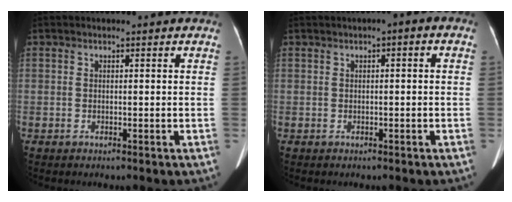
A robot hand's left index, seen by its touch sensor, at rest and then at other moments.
{"total": 1.6, "force": [0.1, 0.5, 1.5], "torque": [-0.016, 0.012, -0.004]}